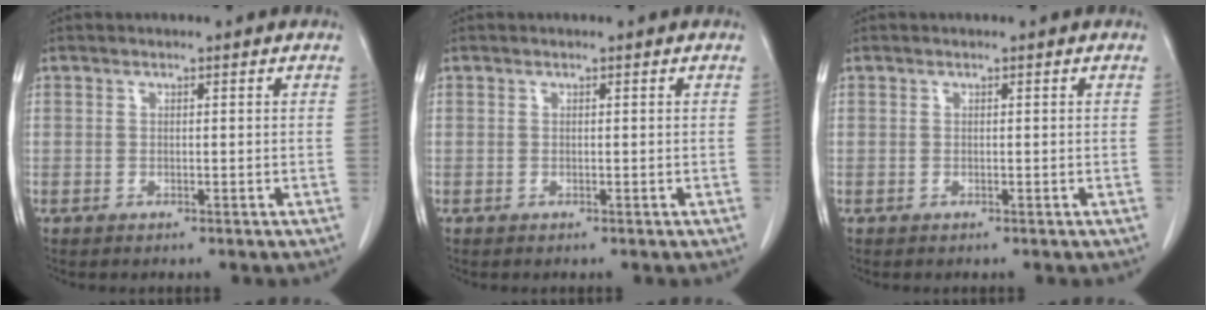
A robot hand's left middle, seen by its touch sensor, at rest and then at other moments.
{"total": 0.0}
{"total": 0.0}